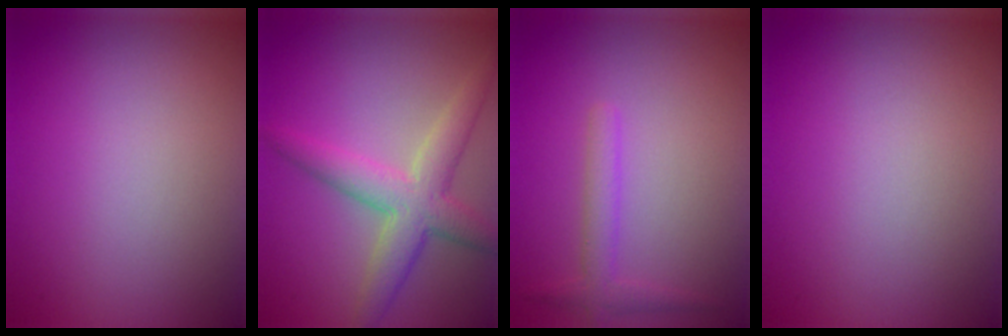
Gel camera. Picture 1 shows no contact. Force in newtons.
{"total": 5.1, "press": 5.1, "slide": 0.2}
{"total": 1.4, "press": 1.4, "slide": 0.1}
{"total": 0.0}